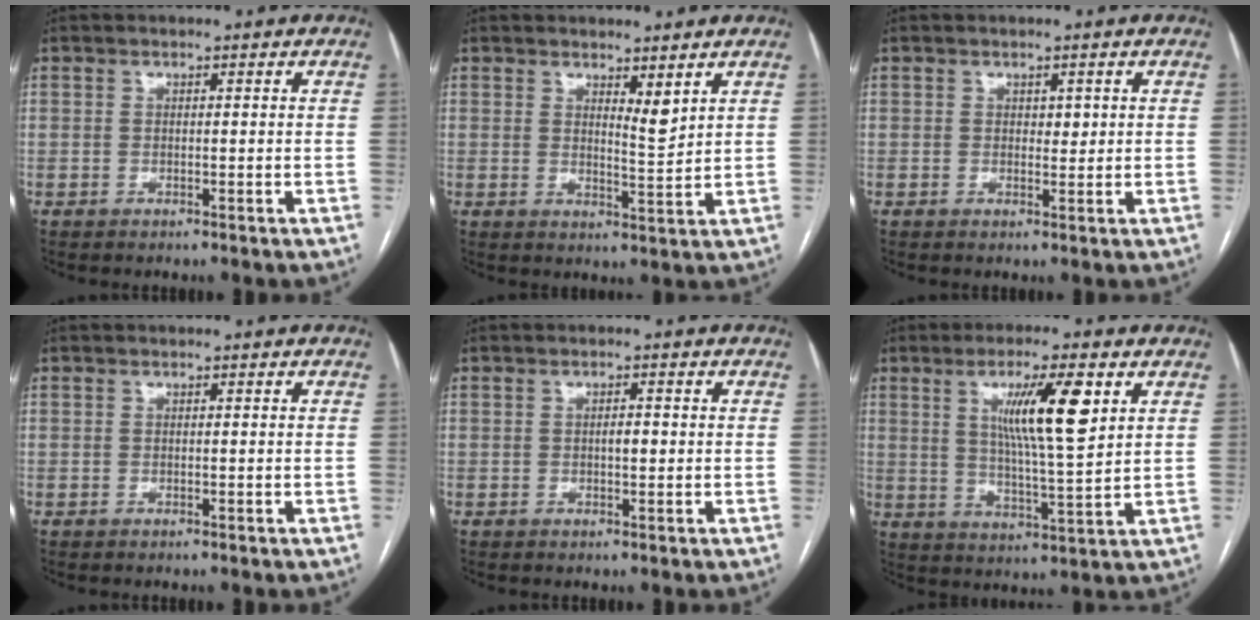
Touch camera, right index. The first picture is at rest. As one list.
[{"total": 3.0, "force": [2.1, 0.3, 2.1], "torque": [-0.040, -0.014, 0.041]}, {"total": 1.2, "force": [0.4, 0.7, 0.8], "torque": [-0.008, -0.003, 0.007]}, {"total": 0.0}, {"total": 1.5, "force": [0.0, 0.4, 1.4], "torque": [-0.025, 0.002, 0.000]}, {"total": 10.8, "force": [4.0, 0.6, 10.0], "torque": [-0.172, -0.003, 0.068]}]